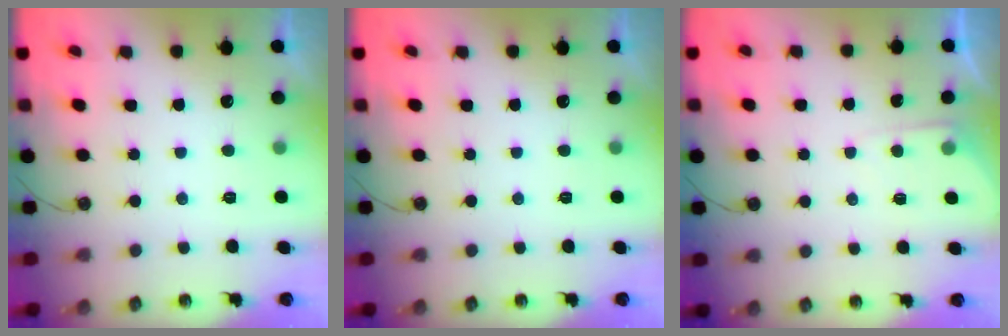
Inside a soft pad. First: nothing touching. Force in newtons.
{"total": 0.0}
{"total": 3.8, "press": 3.8, "slide": 0.5}